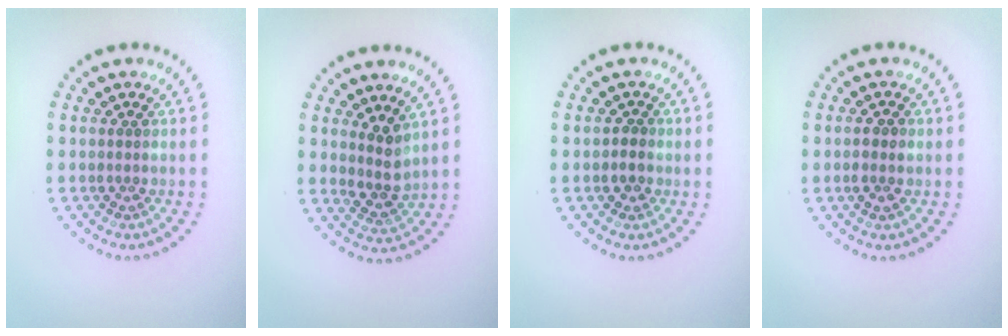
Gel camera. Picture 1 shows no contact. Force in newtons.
{"total": 2.5, "press": 2.0, "slide": 1.6}
{"total": 0.9, "press": 0.8, "slide": 0.5}
{"total": 1.5, "press": 1.5, "slide": 0.3}